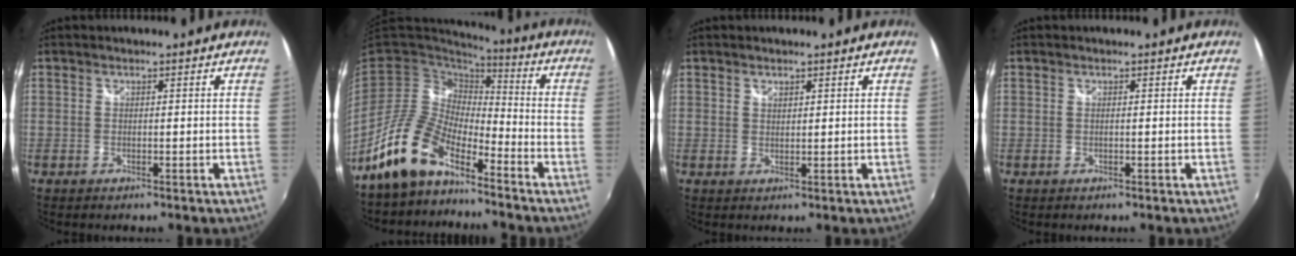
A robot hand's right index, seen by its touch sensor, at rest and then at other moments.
{"total": 13.0, "force": [-9.6, 5.1, 7.0], "torque": [-0.142, 0.010, -0.190]}
{"total": 1.1, "force": [0.8, 0.6, 0.3], "torque": [-0.002, 0.001, 0.014]}
{"total": 0.0}